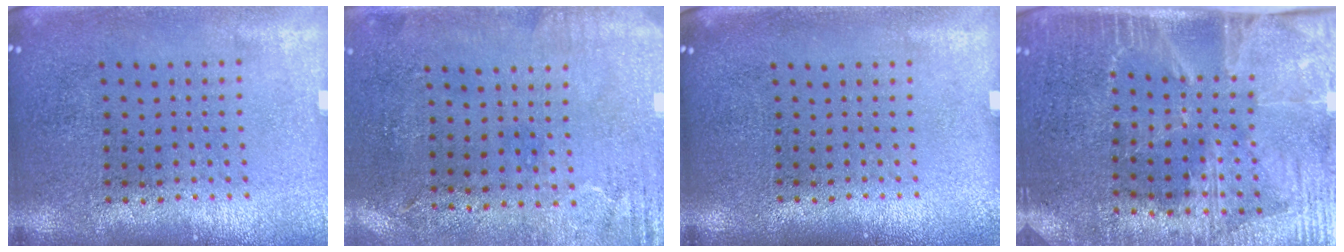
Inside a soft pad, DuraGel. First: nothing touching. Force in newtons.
{"total": 3.0, "press": 2.4, "slide": 1.8}
{"total": 0.0}
{"total": 4.3, "press": 3.6, "slide": 2.3}